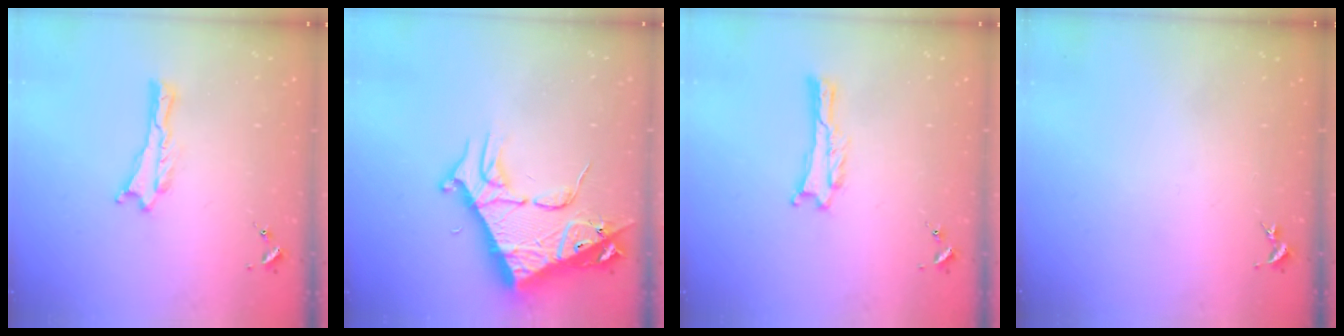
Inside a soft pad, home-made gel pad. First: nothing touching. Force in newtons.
{"total": 10.3, "press": 10.2, "slide": 1.3}
{"total": 0.5, "press": 0.5, "slide": 0.1}
{"total": 0.0}